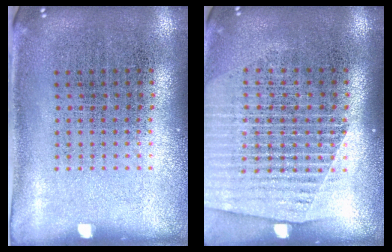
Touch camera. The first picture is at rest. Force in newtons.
{"total": 1.7, "press": 1.6, "slide": 0.6}